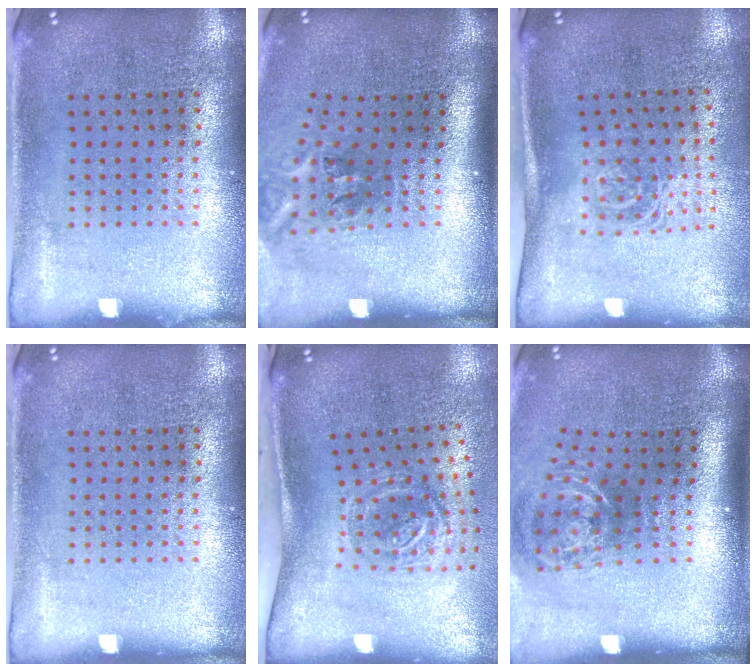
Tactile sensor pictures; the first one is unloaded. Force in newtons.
{"total": 2.3, "press": 1.3, "slide": 1.9}
{"total": 1.5, "press": 1.1, "slide": 1.0}
{"total": 0.0}
{"total": 1.9, "press": 1.2, "slide": 1.5}
{"total": 2.0, "press": 1.3, "slide": 1.6}